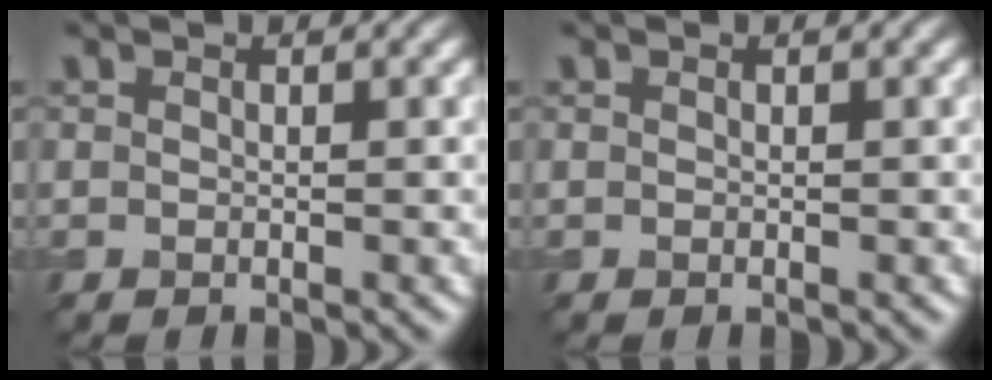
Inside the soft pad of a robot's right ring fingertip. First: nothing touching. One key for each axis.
{"total": 0.0}